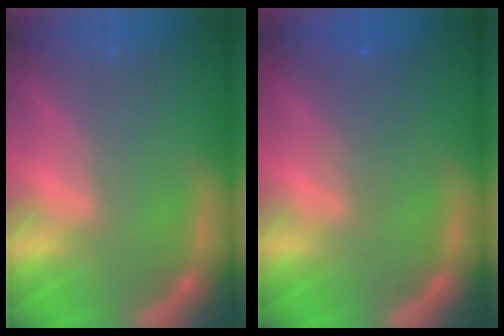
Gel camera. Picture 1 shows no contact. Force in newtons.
{"total": 2.0}